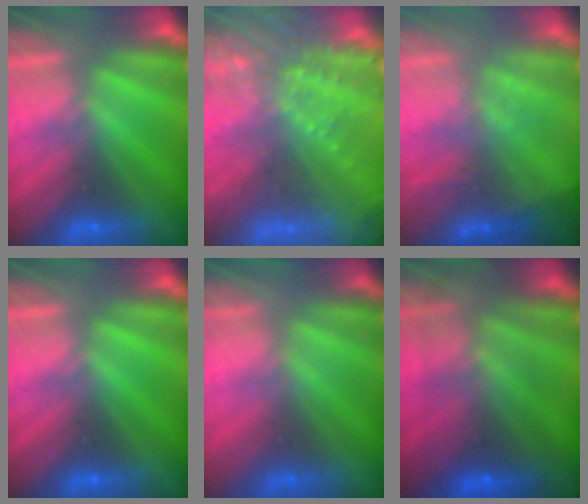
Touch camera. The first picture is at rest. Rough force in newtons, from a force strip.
{"total": 6.9}
{"total": 2.5}
{"total": 0.0}
{"total": 2.3}
{"total": 6.5}